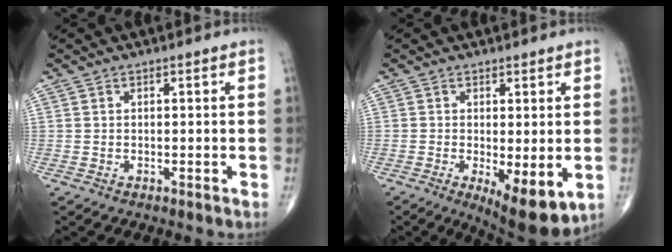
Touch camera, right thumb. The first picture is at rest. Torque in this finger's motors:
{"motor_torque": [-0.14, 0.57, -0.09, -0.27, 0.11]}